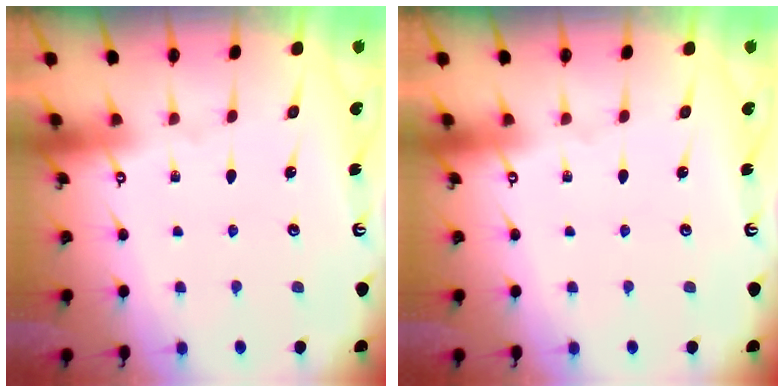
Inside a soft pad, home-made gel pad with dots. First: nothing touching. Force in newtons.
{"total": 0.0}